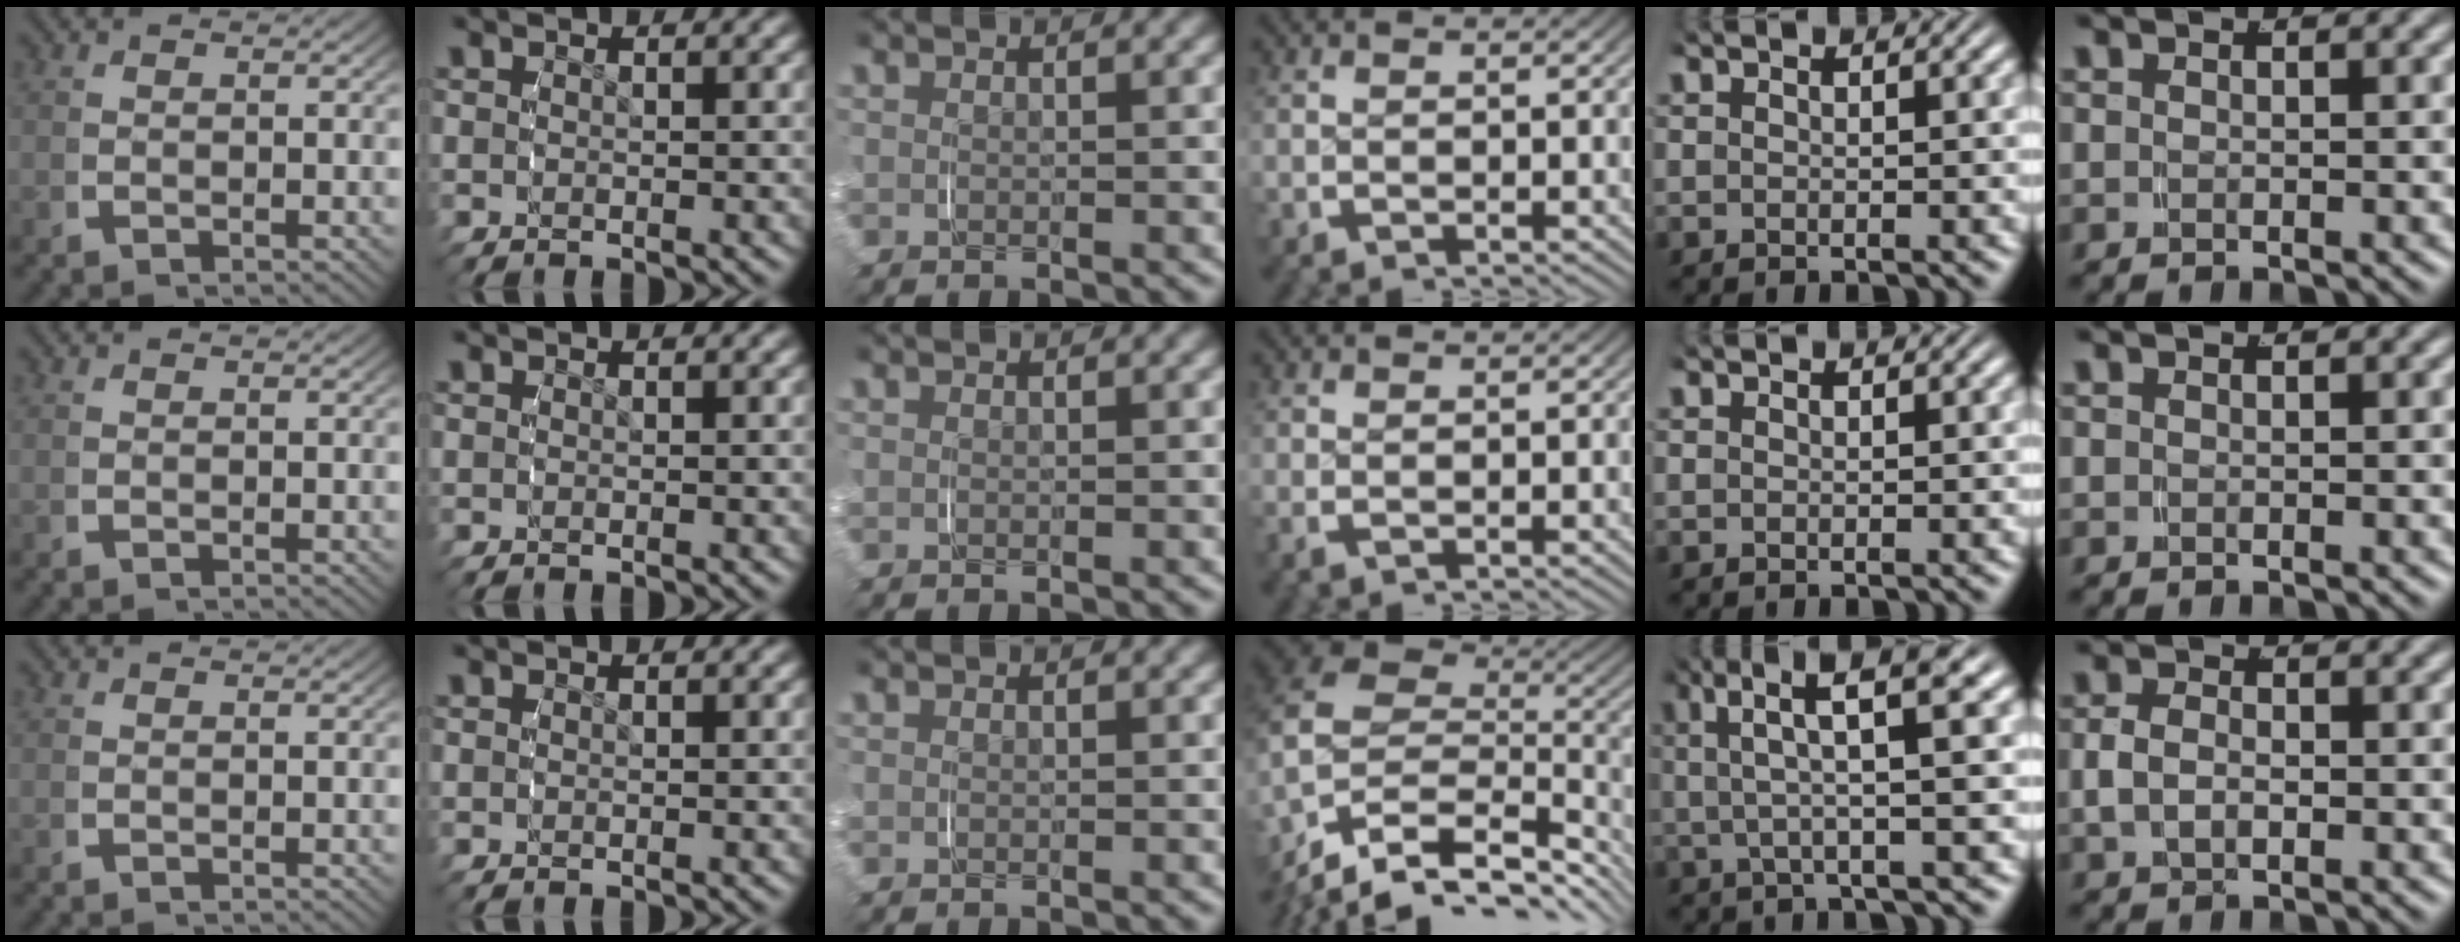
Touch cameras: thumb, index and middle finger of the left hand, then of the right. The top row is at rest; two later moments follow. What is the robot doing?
{"motion": "grasp_and_lifting", "object": "shirt"}